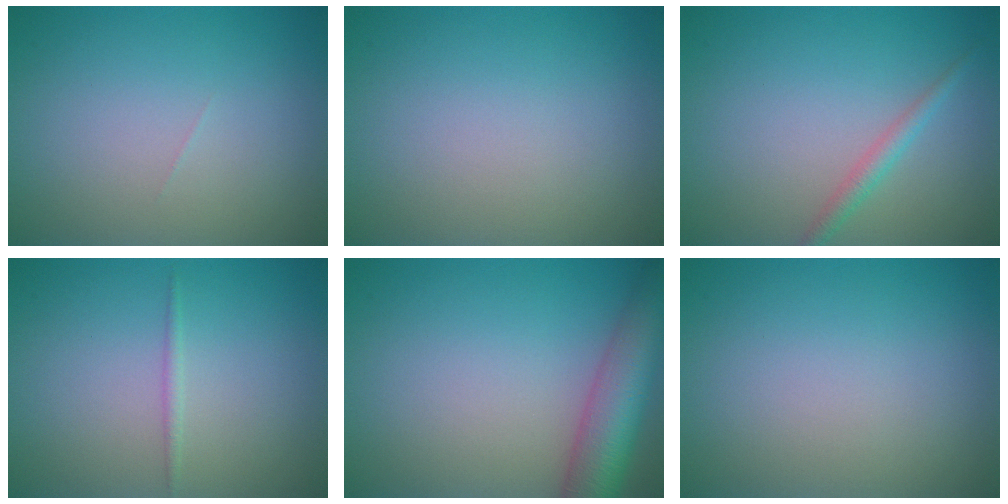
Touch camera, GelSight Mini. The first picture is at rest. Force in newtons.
{"total": 0.0}
{"total": 1.6, "press": 1.6, "slide": 0.0}
{"total": 0.7, "press": 0.7, "slide": 0.0}
{"total": 7.3, "press": 7.3, "slide": 0.4}
{"total": 0.0}